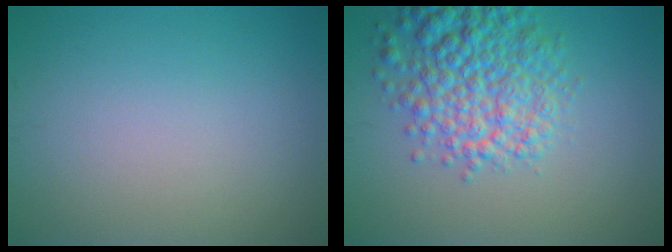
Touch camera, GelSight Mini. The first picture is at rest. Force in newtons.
{"total": 6.9, "press": 6.9, "slide": 0.4}